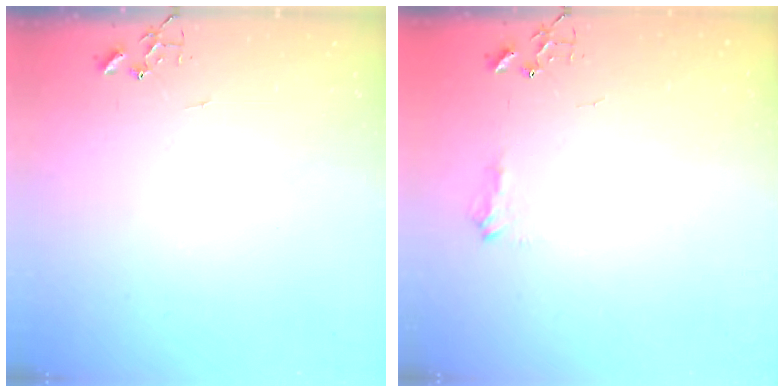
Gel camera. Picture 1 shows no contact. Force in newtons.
{"total": 8.4, "press": 8.4, "slide": 0.8}